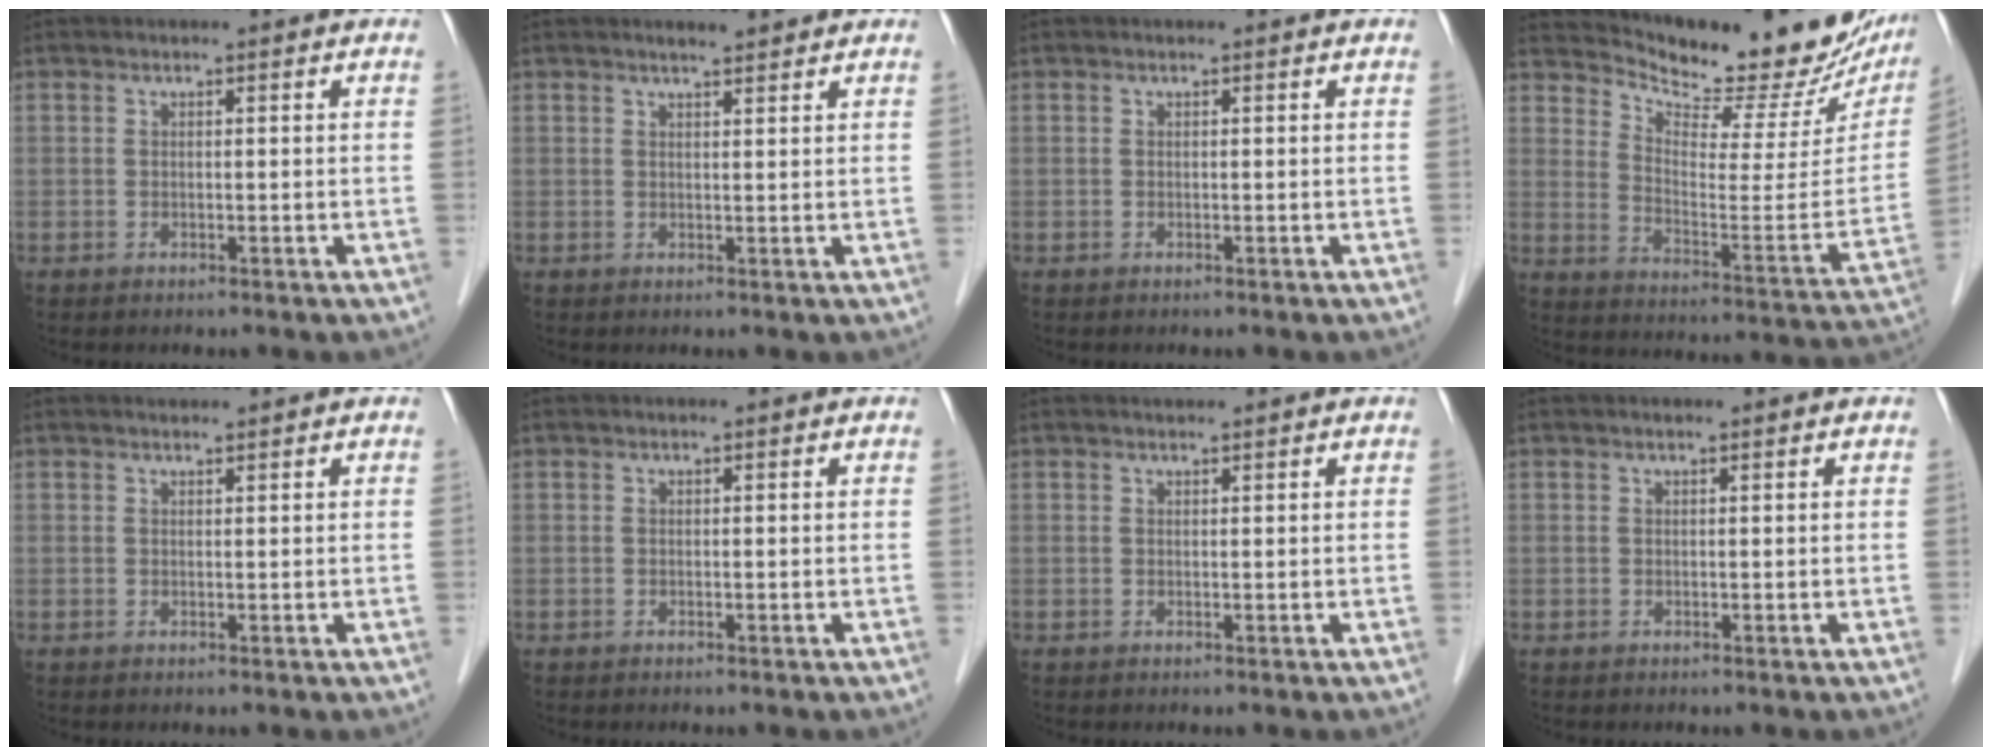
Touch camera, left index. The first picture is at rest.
{"total": 2.6, "force": [2.3, 0.2, 1.2], "torque": [-0.021, 0.009, 0.036]}
{"total": 0.0}
{"total": 21.1, "force": [19.1, 5.2, 7.3], "torque": [-0.107, -0.059, 0.251]}
{"total": 1.2, "force": [1.1, 0.0, 0.3], "torque": [-0.008, 0.009, 0.023]}
{"total": 0.0}
{"total": 1.2, "force": [1.1, 0.0, 0.5], "torque": [-0.009, 0.009, 0.021]}
{"total": 0.7, "force": [0.6, 0.0, 0.3], "torque": [-0.011, 0.008, 0.012]}